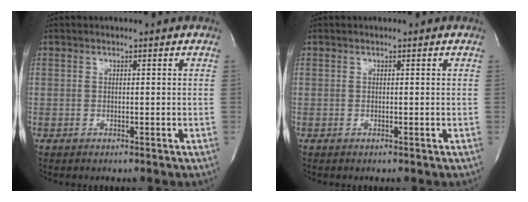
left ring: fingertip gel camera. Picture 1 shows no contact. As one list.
[{"total": 0.0}]